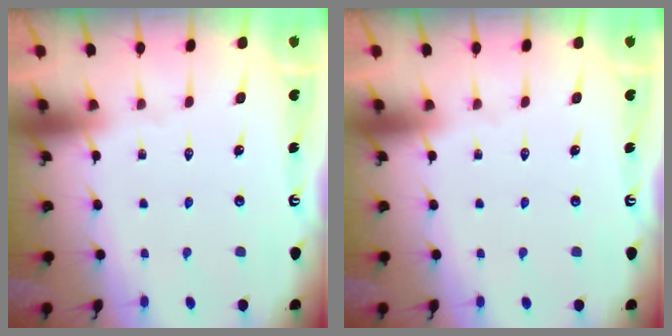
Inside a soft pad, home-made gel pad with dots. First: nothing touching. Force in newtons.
{"total": 0.0}